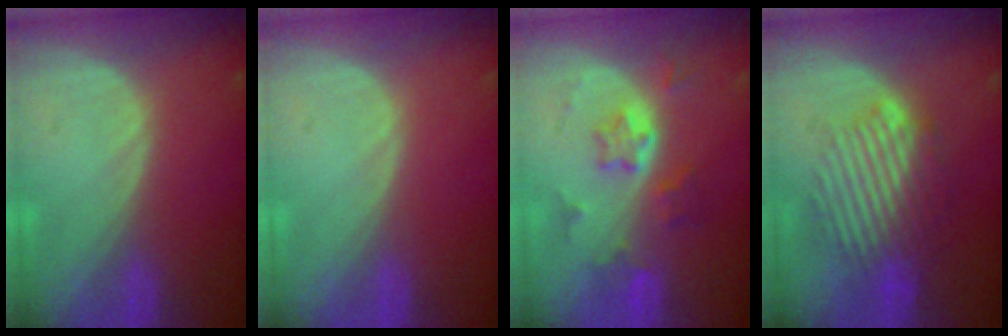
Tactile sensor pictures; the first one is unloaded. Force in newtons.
{"total": 0.0}
{"total": 5.9, "press": 5.3, "slide": 2.5}
{"total": 8.9, "press": 8.3, "slide": 3.2}